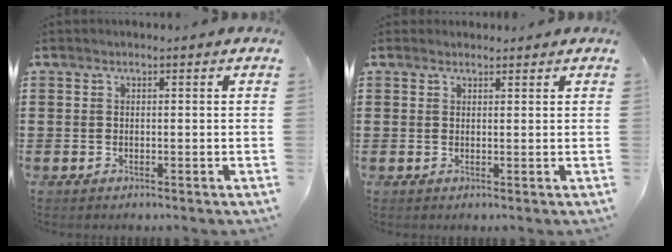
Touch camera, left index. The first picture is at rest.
{"total": 1.1, "force": [1.1, 0.4, 0.1], "torque": [-0.004, 0.002, 0.021]}